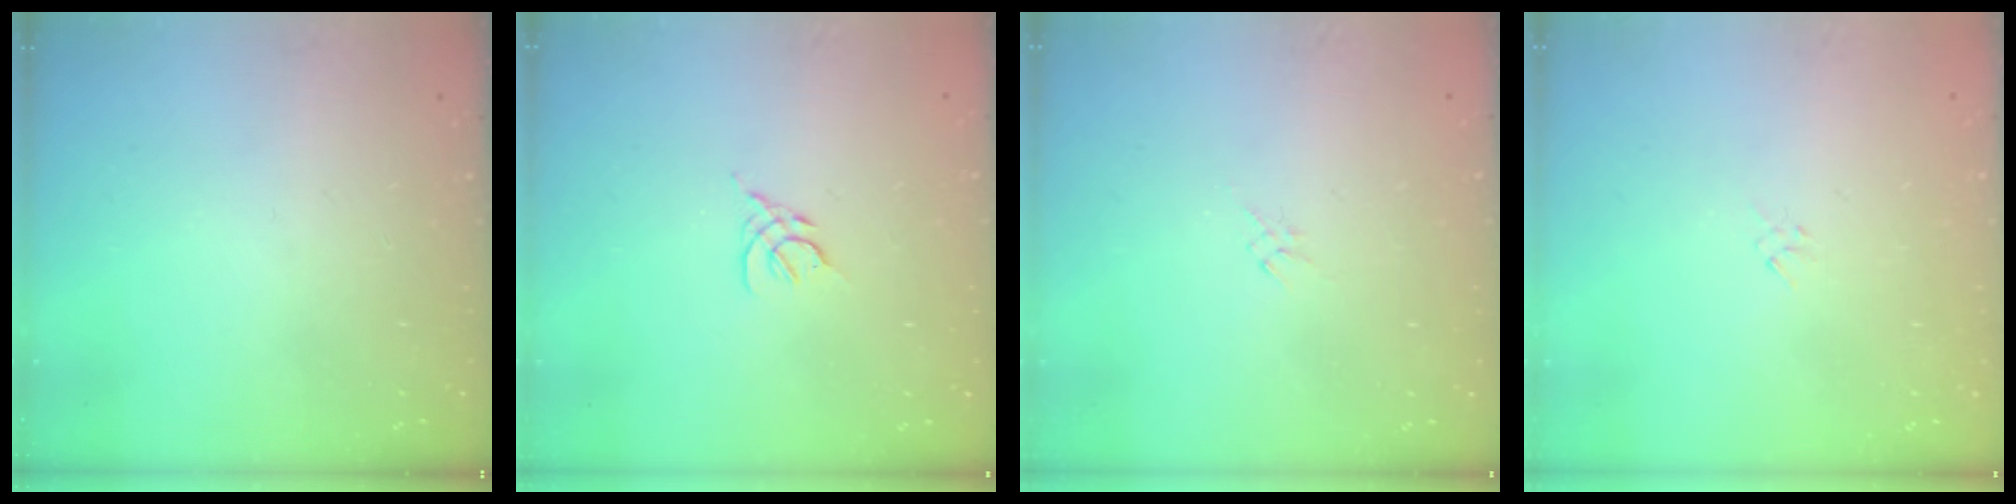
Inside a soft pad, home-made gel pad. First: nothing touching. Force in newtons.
{"total": 2.4, "press": 2.3, "slide": 0.6}
{"total": 3.1, "press": 3.0, "slide": 0.7}
{"total": 1.3, "press": 1.3, "slide": 0.4}